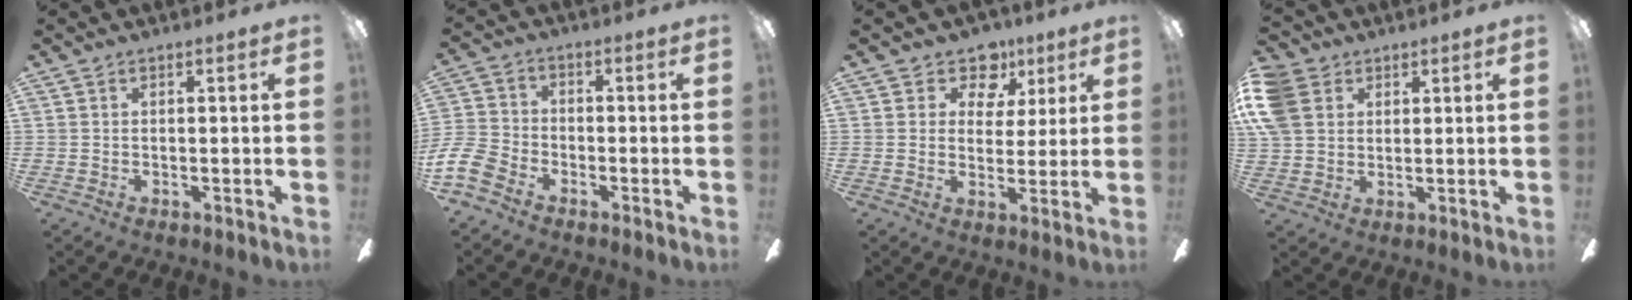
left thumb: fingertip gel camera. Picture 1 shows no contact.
{"total": 8.2, "force": [-4.9, 5.3, 3.9], "torque": [-0.098, 0.025, -0.094]}
{"total": 9.3, "force": [5.5, 6.8, 3.3], "torque": [-0.045, -0.032, 0.101]}
{"total": 9.4, "force": [3.2, 7.7, 4.4], "torque": [-0.111, 0.011, 0.064]}